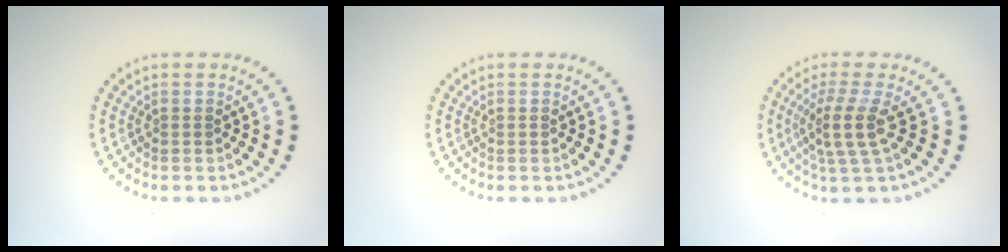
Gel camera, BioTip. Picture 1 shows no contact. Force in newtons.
{"total": 0.0}
{"total": 3.2, "press": 2.4, "slide": 2.2}